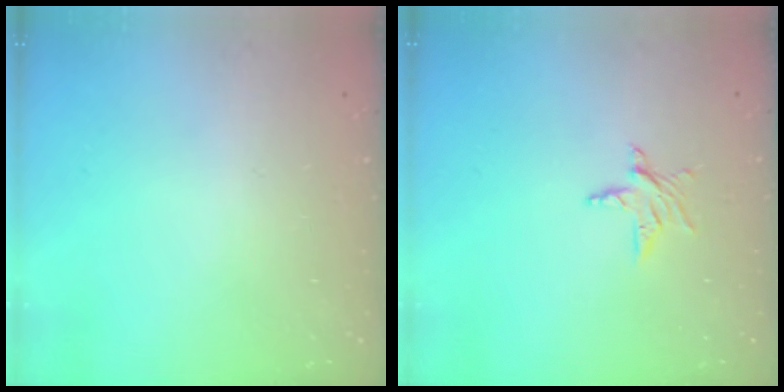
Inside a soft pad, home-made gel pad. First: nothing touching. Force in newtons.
{"total": 4.6, "press": 4.6, "slide": 0.4}